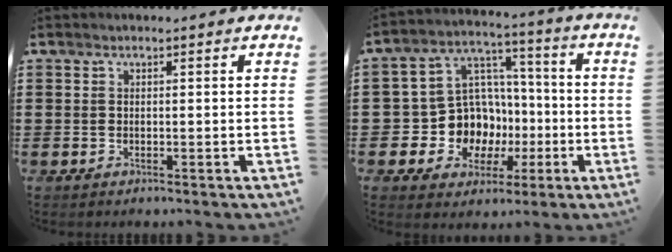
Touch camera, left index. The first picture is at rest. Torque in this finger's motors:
{"motor_torque": [0.91, -0.07, 0.35, 0.10]}